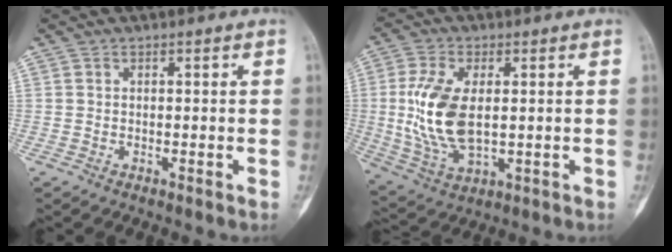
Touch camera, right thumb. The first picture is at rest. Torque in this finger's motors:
{"motor_torque": [1.90, 0.90, 1.00, -1.37, 0.27]}